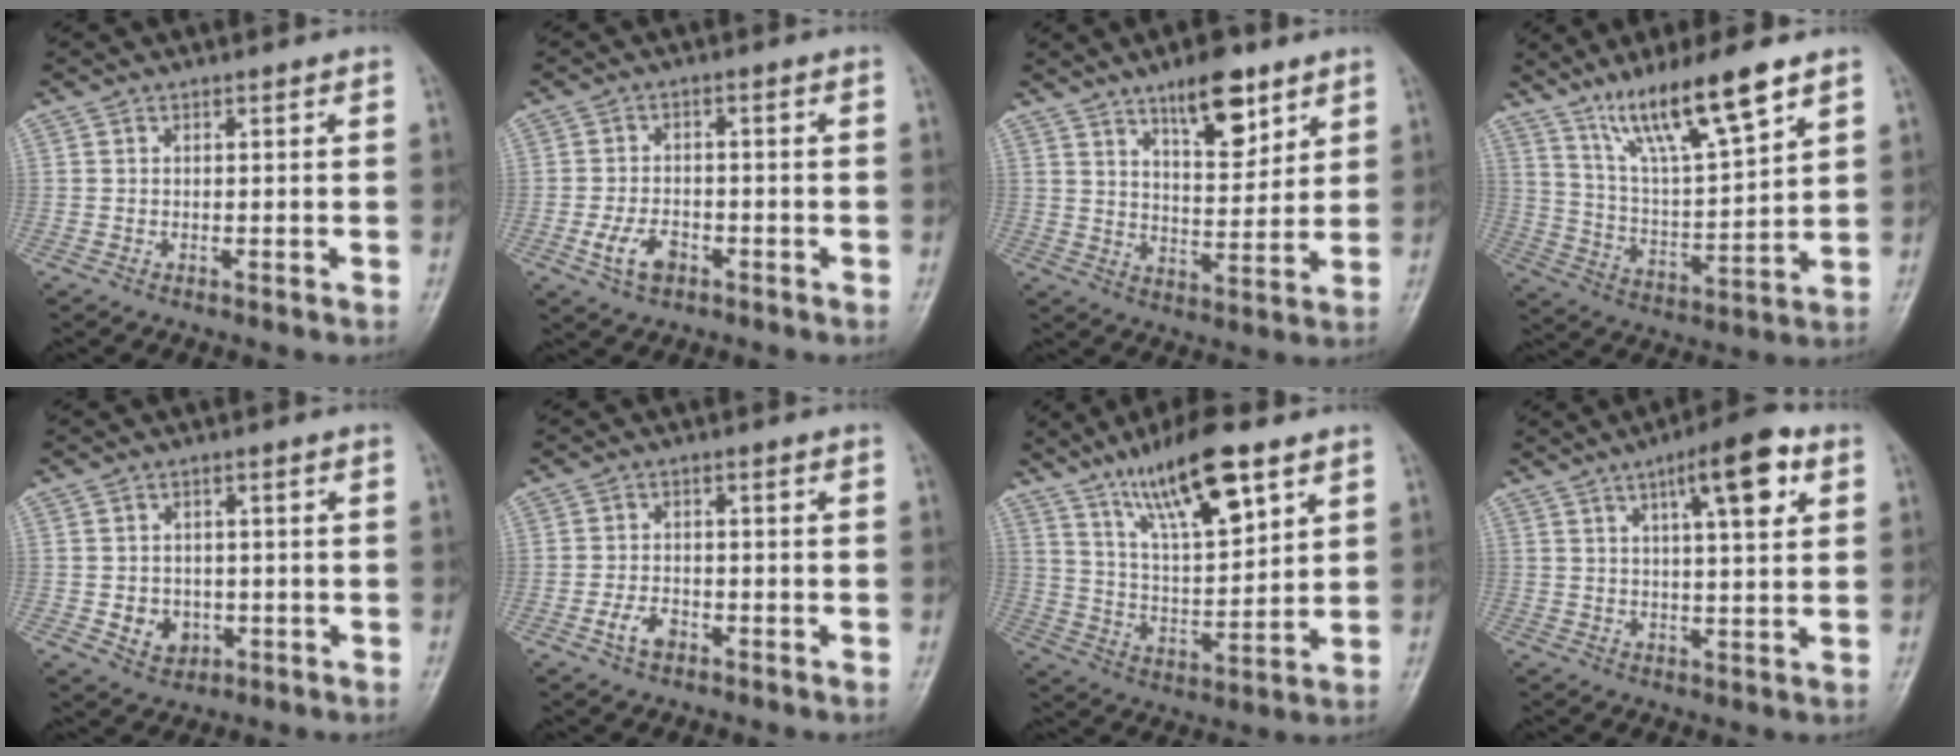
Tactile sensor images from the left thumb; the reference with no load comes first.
{"total": 5.3, "force": [-2.4, 3.3, 3.5], "torque": [-0.064, 0.013, -0.043]}
{"total": 11.1, "force": [7.0, 4.4, 7.4], "torque": [-0.091, -0.046, 0.116]}
{"total": 15.6, "force": [10.3, 2.5, 11.4], "torque": [-0.198, -0.050, 0.200]}
{"total": 5.0, "force": [-1.1, 4.2, 2.5], "torque": [-0.020, 0.006, -0.008]}
{"total": 3.6, "force": [-2.0, 2.1, 2.2], "torque": [-0.040, 0.015, -0.036]}
{"total": 15.7, "force": [9.6, 4.4, 11.6], "torque": [-0.181, -0.045, 0.179]}
{"total": 11.0, "force": [4.9, 3.0, 9.4], "torque": [-0.127, -0.007, 0.069]}